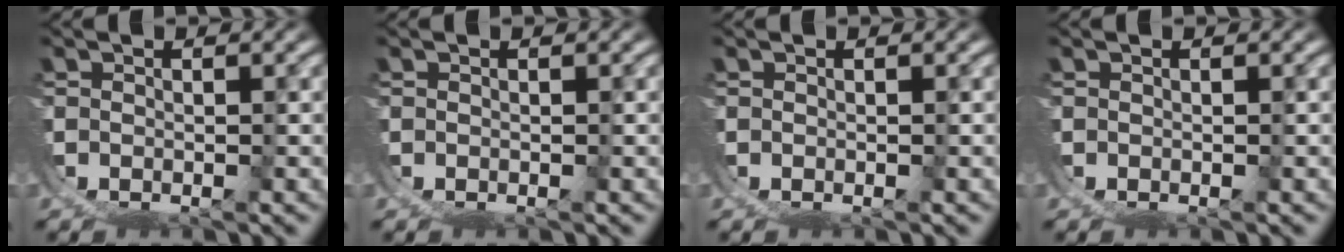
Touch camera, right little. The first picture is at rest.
{"total": 0.0}
{"total": 0.0}
{"total": 0.0}